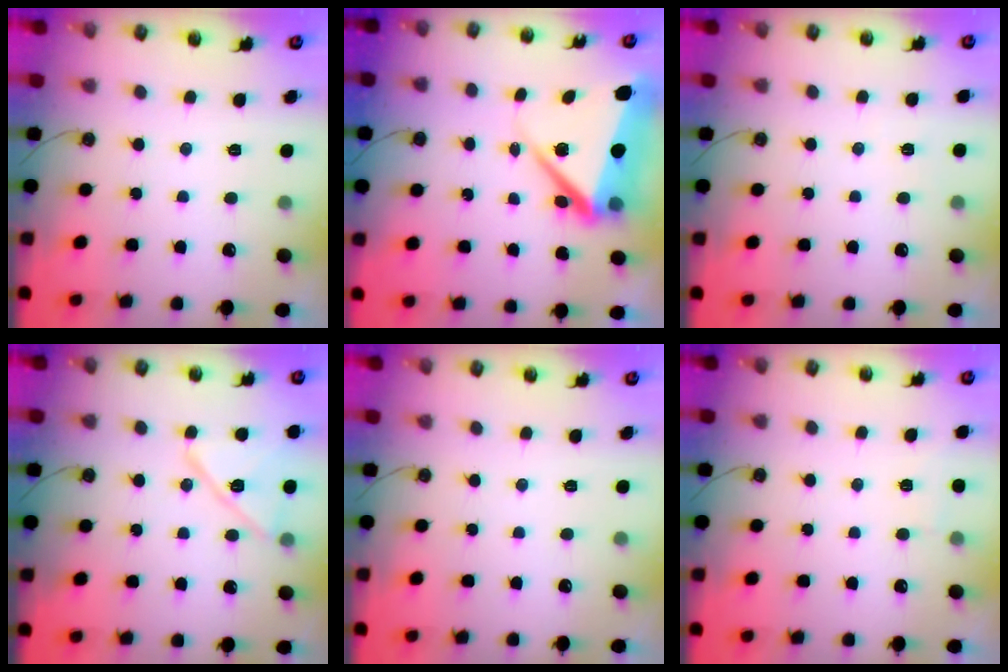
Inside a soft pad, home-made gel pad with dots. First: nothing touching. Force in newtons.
{"total": 11.7, "press": 10.3, "slide": 5.5}
{"total": 2.7, "press": 2.5, "slide": 0.9}
{"total": 13.5, "press": 13.5, "slide": 0.4}
{"total": 0.0}
{"total": 2.2, "press": 2.1, "slide": 0.3}